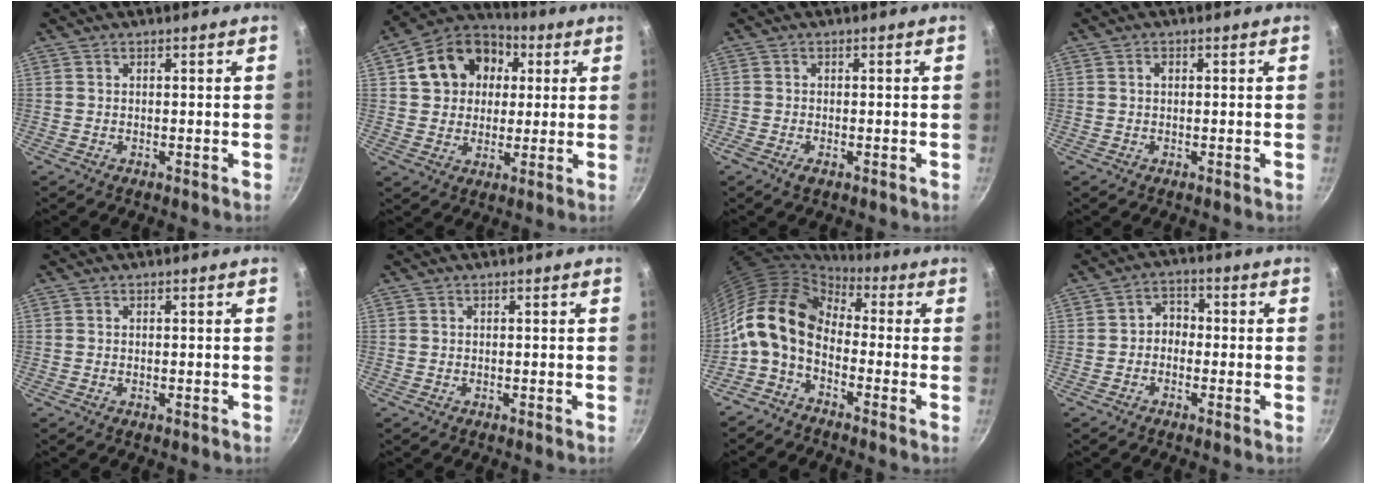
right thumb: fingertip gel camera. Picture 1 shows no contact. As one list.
[{"total": 15.4, "force": [3.9, 12.4, 8.2], "torque": [-0.118, 0.023, 0.052]}, {"total": 1.8, "force": [-0.9, 0.8, 1.4], "torque": [-0.032, -0.001, -0.019]}, {"total": 1.0, "force": [0.1, 0.7, 0.7], "torque": [-0.010, 0.004, 0.001]}, {"total": 5.5, "force": [-2.7, 3.2, 3.6], "torque": [-0.025, 0.017, -0.021]}, {"total": 0.0}, {"total": 13.1, "force": [-1.1, 8.5, 9.9], "torque": [-0.172, 0.031, -0.041]}, {"total": 3.8, "force": [-0.9, 3.1, 2.0], "torque": [-0.010, 0.019, -0.026]}]